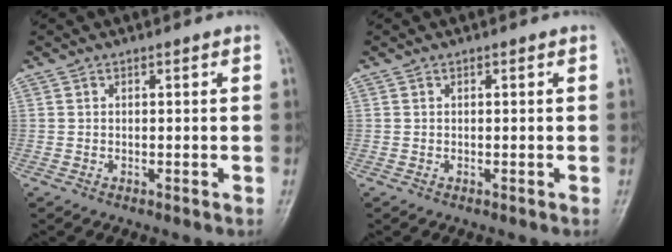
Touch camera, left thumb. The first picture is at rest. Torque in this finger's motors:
{"motor_torque": [0.00, 0.00, 0.00, 0.00, 0.00]}